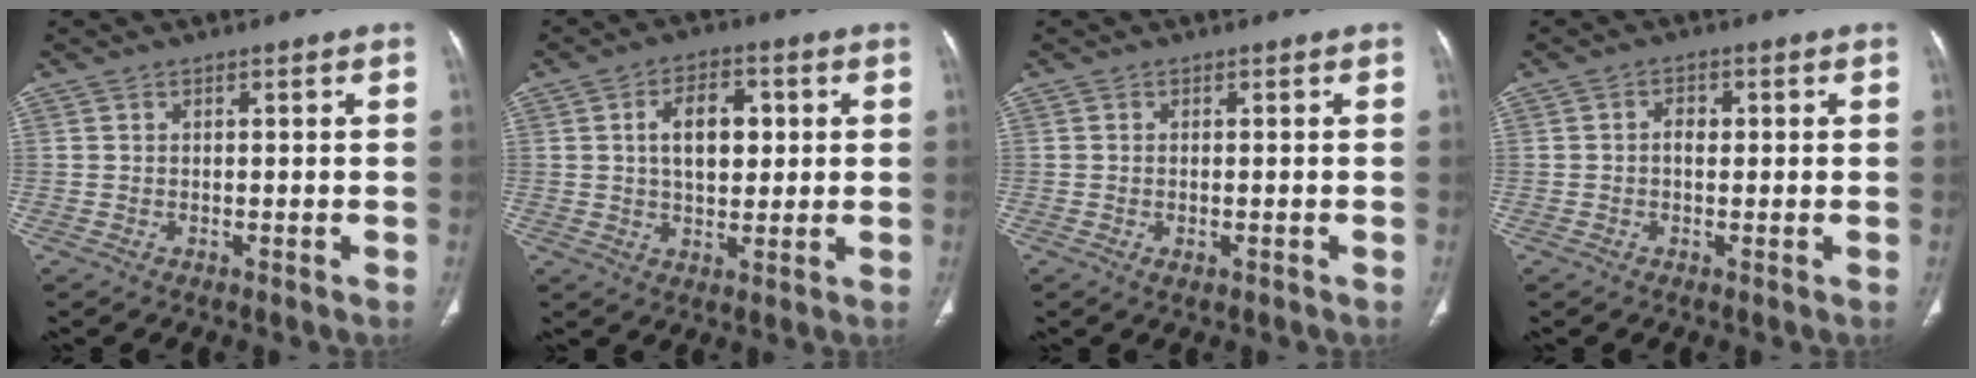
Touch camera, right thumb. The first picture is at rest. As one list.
[{"total": 9.0, "force": [1.7, 5.4, 6.9], "torque": [-0.089, 0.005, 0.029]}, {"total": 1.5, "force": [-0.5, 0.6, 1.2], "torque": [-0.027, 0.000, -0.005]}, {"total": 2.3, "force": [0.1, 1.7, 1.5], "torque": [-0.017, 0.008, -0.002]}]